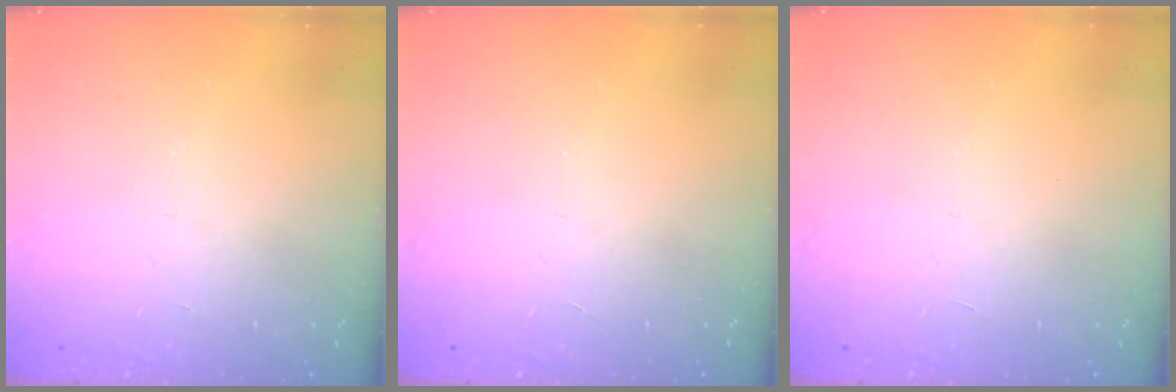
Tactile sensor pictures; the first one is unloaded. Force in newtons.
{"total": 0.0}
{"total": 0.0}